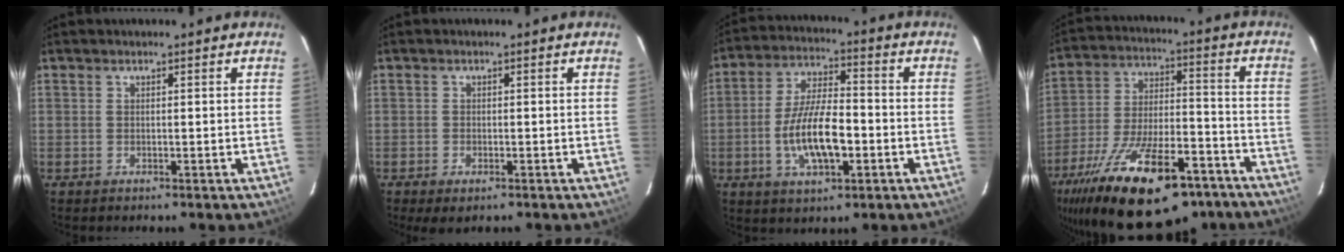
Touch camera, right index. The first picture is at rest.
{"total": 2.5, "force": [-1.5, 1.2, 1.7], "torque": [-0.034, -0.009, -0.023]}
{"total": 12.2, "force": [-3.2, 4.6, 10.8], "torque": [-0.216, 0.000, -0.054]}
{"total": 27.7, "force": [-19.1, 10.7, 16.9], "torque": [-0.307, -0.023, -0.281]}